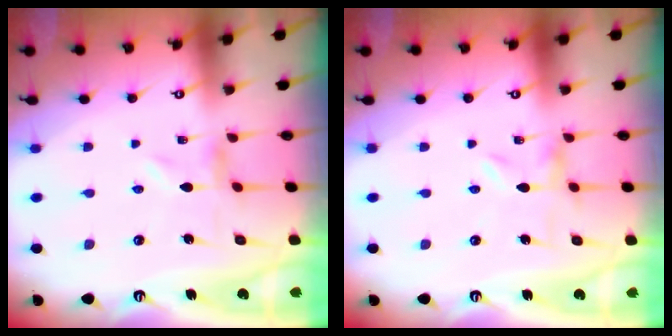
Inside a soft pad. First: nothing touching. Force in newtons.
{"total": 0.0}